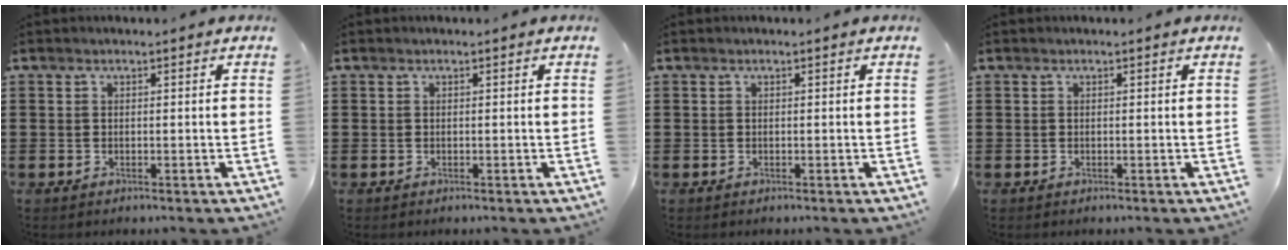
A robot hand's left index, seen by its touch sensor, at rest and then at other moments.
{"total": 0.0}
{"total": 0.0}
{"total": 0.0}